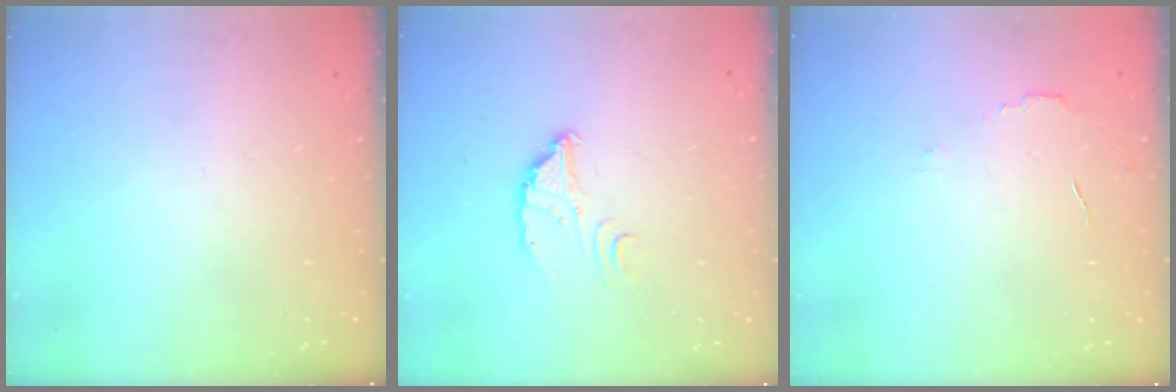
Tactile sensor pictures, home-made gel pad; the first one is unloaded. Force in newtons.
{"total": 2.9, "press": 2.9, "slide": 0.3}
{"total": 3.0, "press": 3.0, "slide": 0.2}